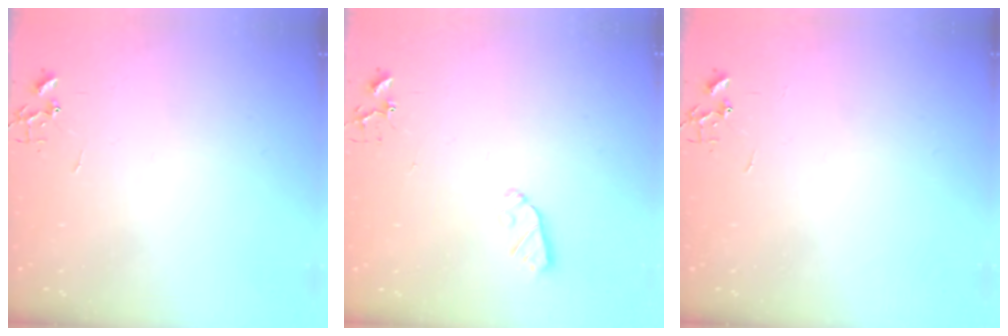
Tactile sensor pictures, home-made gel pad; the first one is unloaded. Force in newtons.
{"total": 6.2, "press": 6.2, "slide": 0.0}
{"total": 0.0}